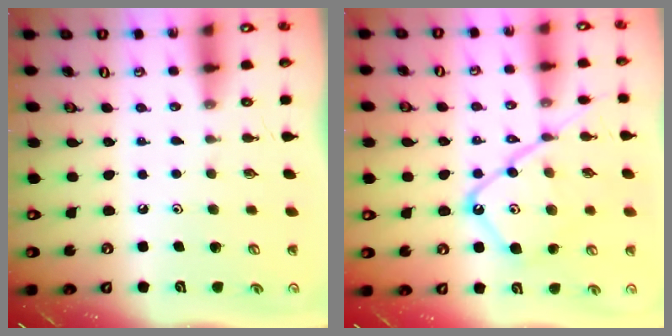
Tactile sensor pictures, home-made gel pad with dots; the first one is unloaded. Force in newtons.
{"total": 16.0, "press": 15.9, "slide": 1.6}